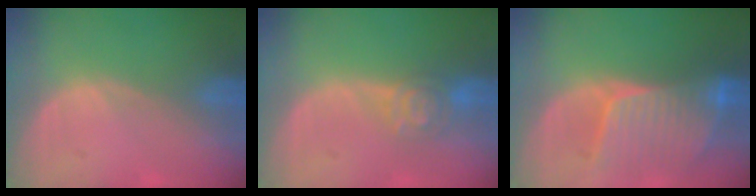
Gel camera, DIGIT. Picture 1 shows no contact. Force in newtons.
{"total": 4.6, "press": 4.0, "slide": 2.3}
{"total": 8.5, "press": 7.8, "slide": 3.5}